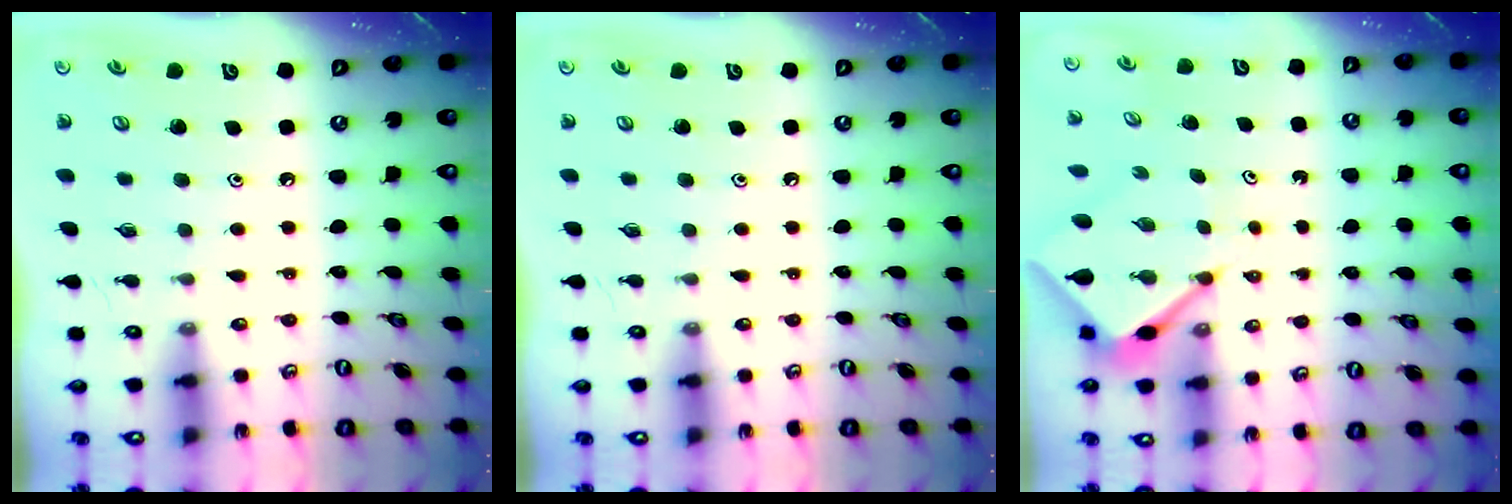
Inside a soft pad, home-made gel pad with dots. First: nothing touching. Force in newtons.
{"total": 0.0}
{"total": 6.3, "press": 6.2, "slide": 0.6}